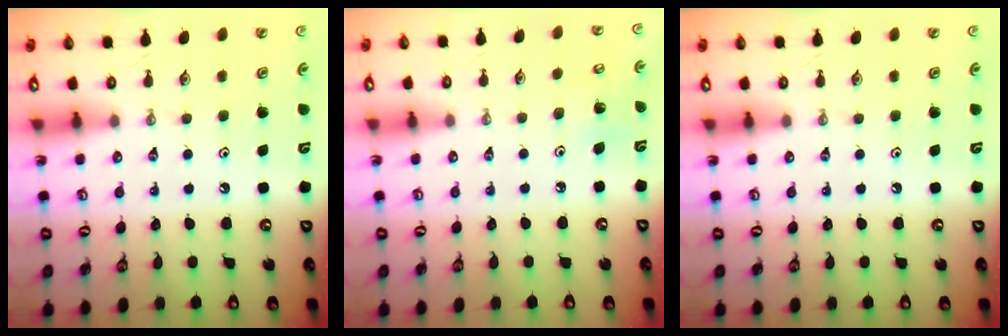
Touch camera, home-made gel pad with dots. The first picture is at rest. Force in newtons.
{"total": 6.4, "press": 6.4, "slide": 0.5}
{"total": 0.0}